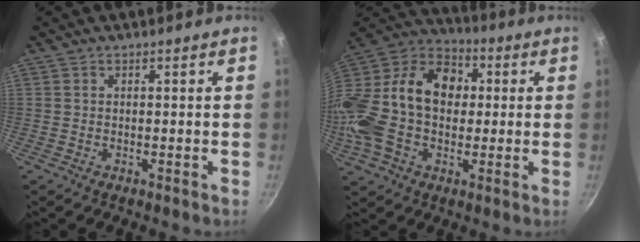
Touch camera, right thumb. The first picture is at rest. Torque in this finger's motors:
{"motor_torque": [2.56, 2.44, 1.47, -1.30, 0.56]}